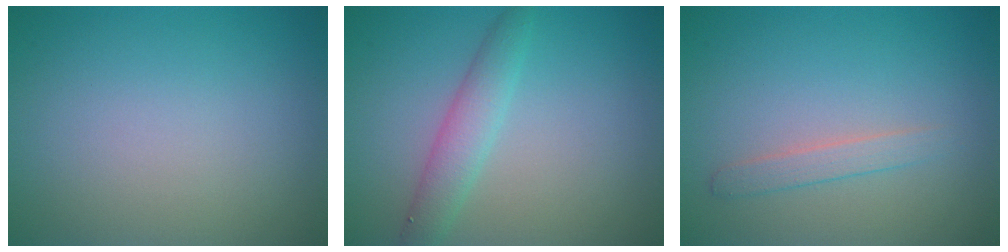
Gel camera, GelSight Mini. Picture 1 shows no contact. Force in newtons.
{"total": 2.8, "press": 2.8, "slide": 0.2}
{"total": 1.4, "press": 1.4, "slide": 0.1}